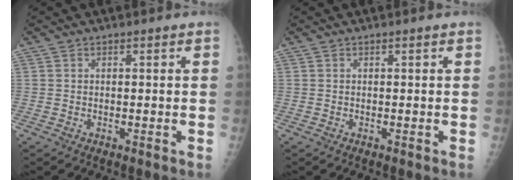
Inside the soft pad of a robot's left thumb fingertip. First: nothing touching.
{"total": 0.0}